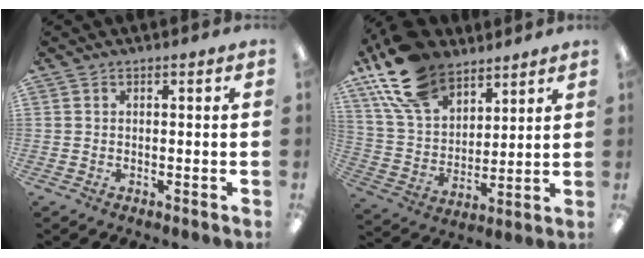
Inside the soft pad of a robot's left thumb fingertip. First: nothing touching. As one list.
[{"total": 18.6, "force": [12.5, 10.4, 9.0], "torque": [-0.195, -0.050, 0.235]}]